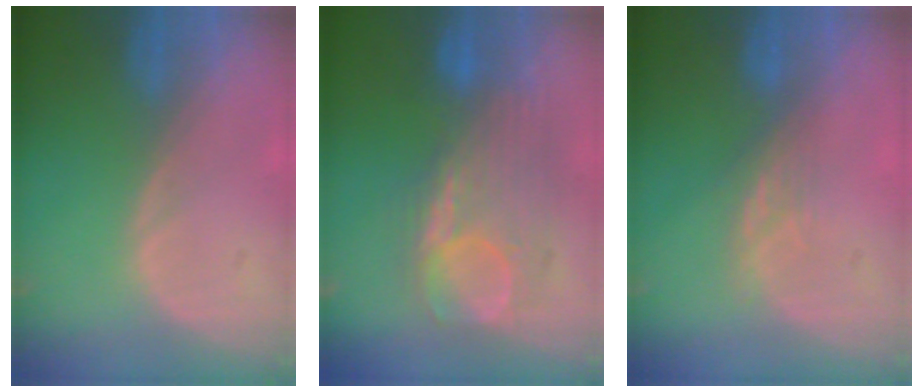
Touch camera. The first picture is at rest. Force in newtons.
{"total": 9.1, "press": 9.0, "slide": 1.4}
{"total": 3.0, "press": 2.6, "slide": 1.5}